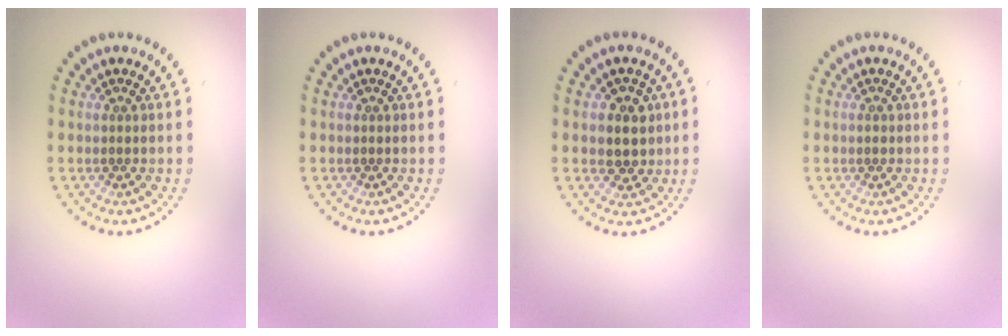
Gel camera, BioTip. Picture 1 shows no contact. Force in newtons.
{"total": 0.0}
{"total": 2.9, "press": 2.7, "slide": 0.8}
{"total": 0.7, "press": 0.7, "slide": 0.3}